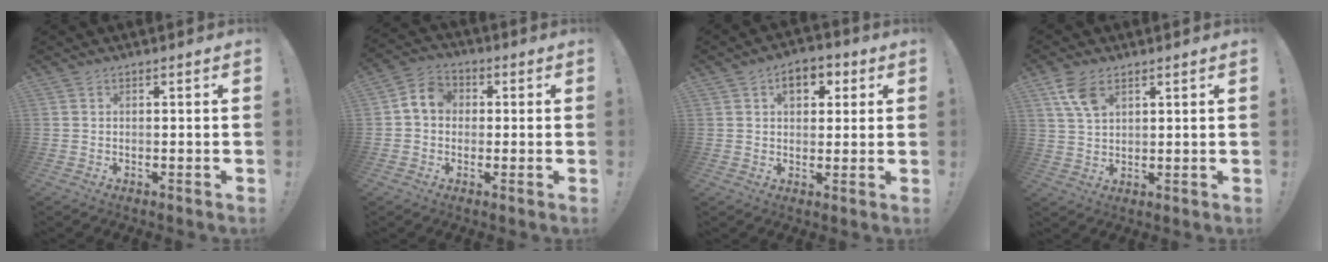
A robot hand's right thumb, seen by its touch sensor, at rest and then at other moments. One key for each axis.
{"total": 6.9, "fx": 0.7, "fy": 5.8, "fz": 3.6, "tx": -0.062, "ty": 0.020, "tz": 0.017}
{"total": 7.0, "fx": 2.6, "fy": 4.9, "fz": 4.2, "tx": -0.052, "ty": 0.001, "tz": 0.042}
{"total": 7.5, "fx": 4.2, "fy": 4.0, "fz": 4.8, "tx": -0.082, "ty": -0.015, "tz": 0.081}